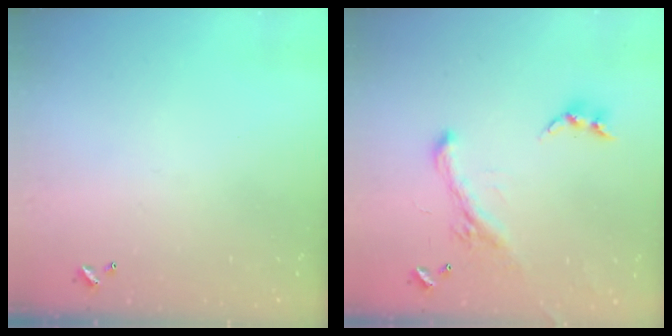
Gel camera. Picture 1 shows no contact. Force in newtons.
{"total": 2.5, "press": 2.0, "slide": 1.4}